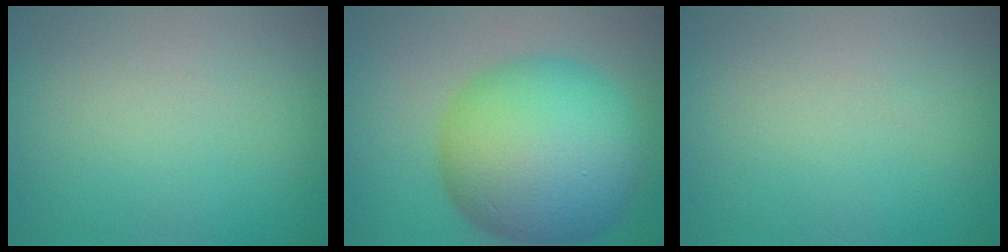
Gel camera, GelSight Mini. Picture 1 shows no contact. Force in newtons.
{"total": 12.8, "press": 12.8, "slide": 0.1}
{"total": 0.0}